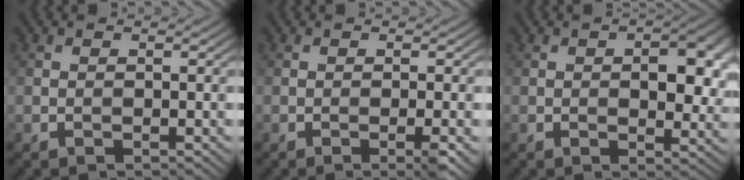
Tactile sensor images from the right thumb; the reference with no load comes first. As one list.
[{"total": 2.4, "force": [-0.6, 0.2, 2.3], "torque": [-0.037, 0.002, -0.014]}, {"total": 6.7, "force": [0.7, 3.4, 5.7], "torque": [-0.076, 0.000, 0.013]}]